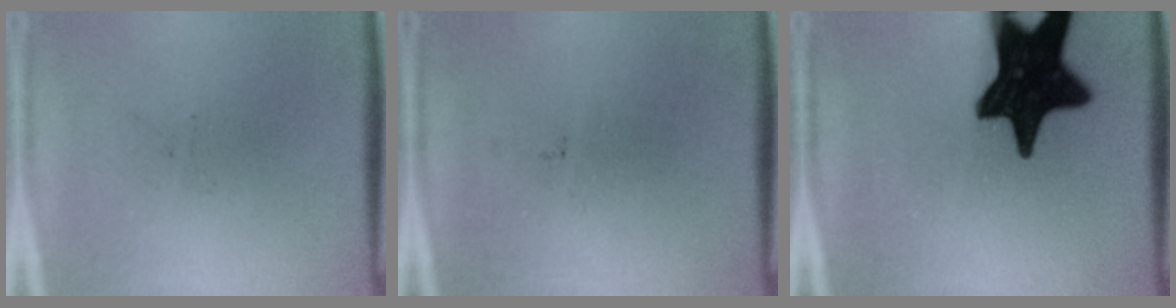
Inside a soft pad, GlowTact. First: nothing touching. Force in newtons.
{"total": 0.0}
{"total": 19.2}